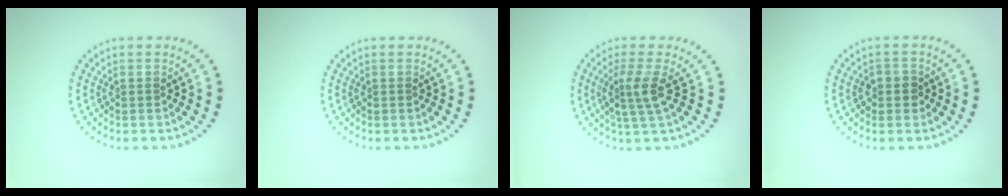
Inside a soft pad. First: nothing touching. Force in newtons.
{"total": 0.0}
{"total": 2.7, "press": 2.1, "slide": 1.8}
{"total": 1.7, "press": 1.6, "slide": 0.6}